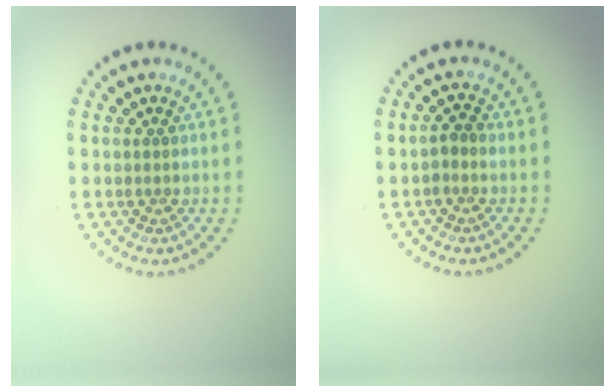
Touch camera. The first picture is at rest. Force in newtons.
{"total": 1.2, "press": 1.0, "slide": 0.6}